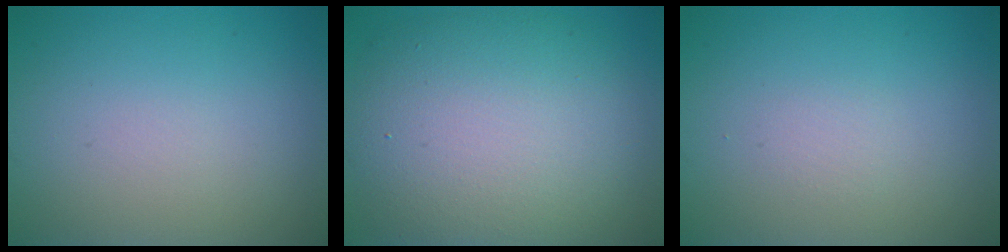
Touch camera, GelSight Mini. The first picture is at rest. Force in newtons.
{"total": 11.1, "press": 11.1, "slide": 0.7}
{"total": 0.7, "press": 0.7, "slide": 0.1}